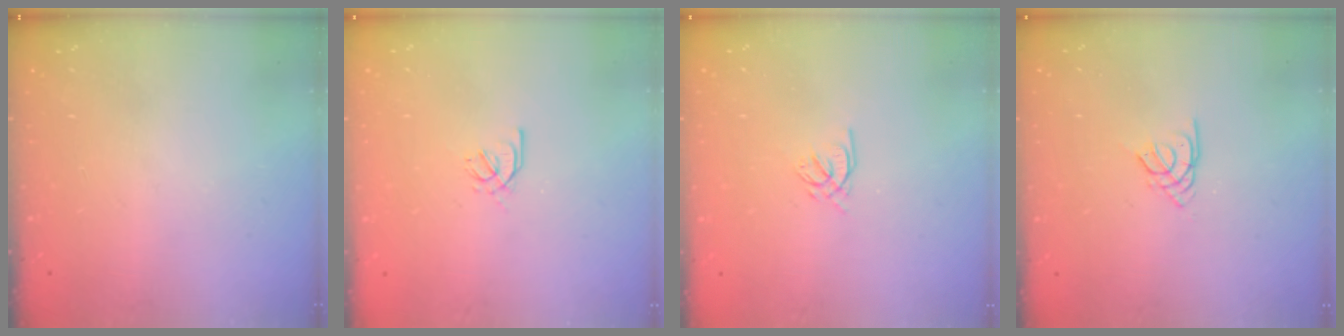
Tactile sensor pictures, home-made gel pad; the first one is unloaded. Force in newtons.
{"total": 2.1, "press": 2.0, "slide": 0.7}
{"total": 2.4, "press": 2.4, "slide": 0.3}
{"total": 2.5, "press": 2.4, "slide": 0.5}